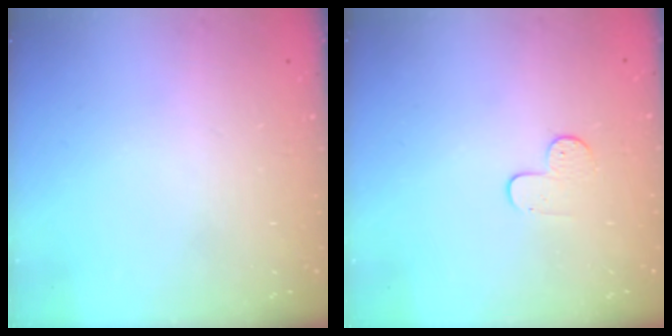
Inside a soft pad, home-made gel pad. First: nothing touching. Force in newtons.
{"total": 5.3, "press": 5.3, "slide": 0.5}